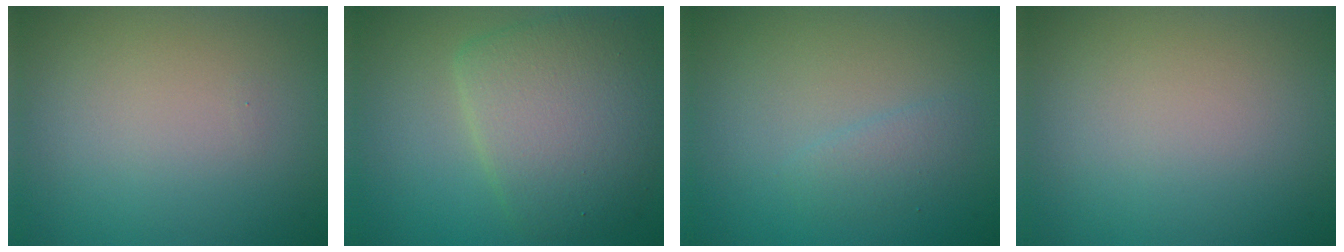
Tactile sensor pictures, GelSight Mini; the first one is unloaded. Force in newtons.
{"total": 6.4, "press": 6.4, "slide": 0.2}
{"total": 1.3, "press": 1.3, "slide": 0.1}
{"total": 0.0}